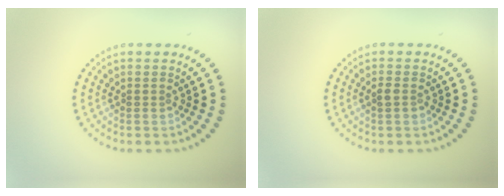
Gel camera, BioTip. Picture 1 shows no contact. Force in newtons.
{"total": 0.9, "press": 0.9, "slide": 0.1}